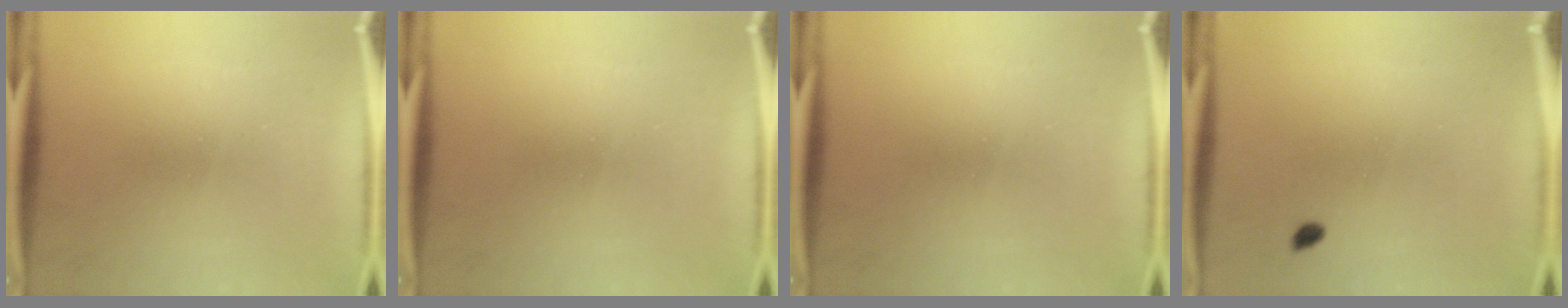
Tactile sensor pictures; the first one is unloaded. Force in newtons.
{"total": 0.0}
{"total": 0.0}
{"total": 0.9}